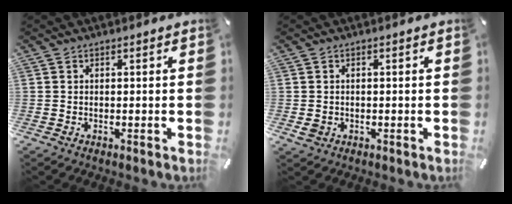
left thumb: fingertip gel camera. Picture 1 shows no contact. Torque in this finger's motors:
{"motor_torque": [0.07, 0.16, 0.12, -0.04, 0.00]}